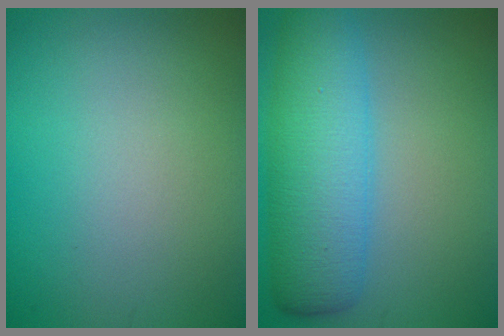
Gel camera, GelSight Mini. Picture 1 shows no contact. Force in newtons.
{"total": 7.6, "press": 7.6, "slide": 0.1}